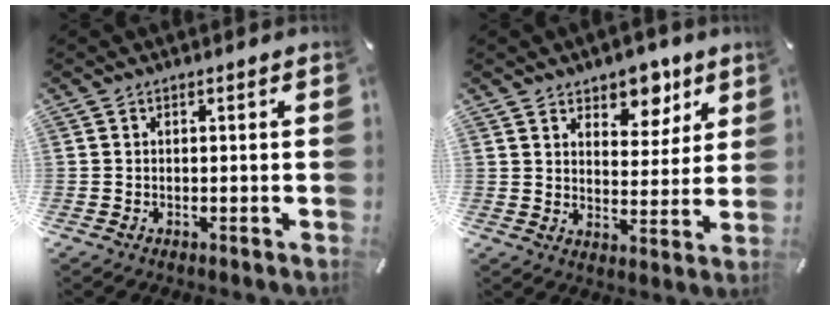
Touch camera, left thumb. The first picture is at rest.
{"total": 7.9, "force": [6.0, 5.0, 1.5], "torque": [0.002, -0.050, 0.101]}